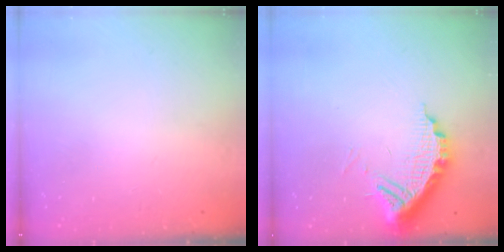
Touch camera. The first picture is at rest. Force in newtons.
{"total": 11.7, "press": 11.7, "slide": 1.0}